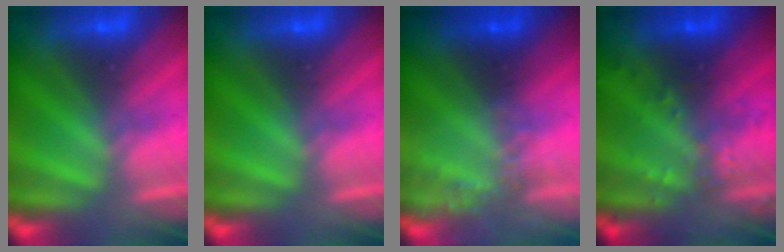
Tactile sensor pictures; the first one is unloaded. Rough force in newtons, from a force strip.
{"total": 0.0}
{"total": 2.3}
{"total": 2.9}